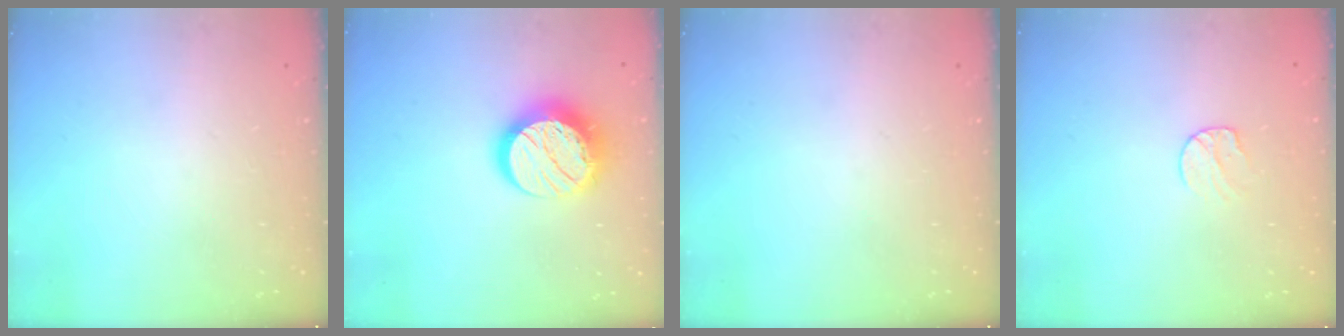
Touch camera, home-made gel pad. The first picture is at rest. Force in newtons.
{"total": 15.1, "press": 15.1, "slide": 0.8}
{"total": 0.0}
{"total": 6.4, "press": 6.4, "slide": 0.6}